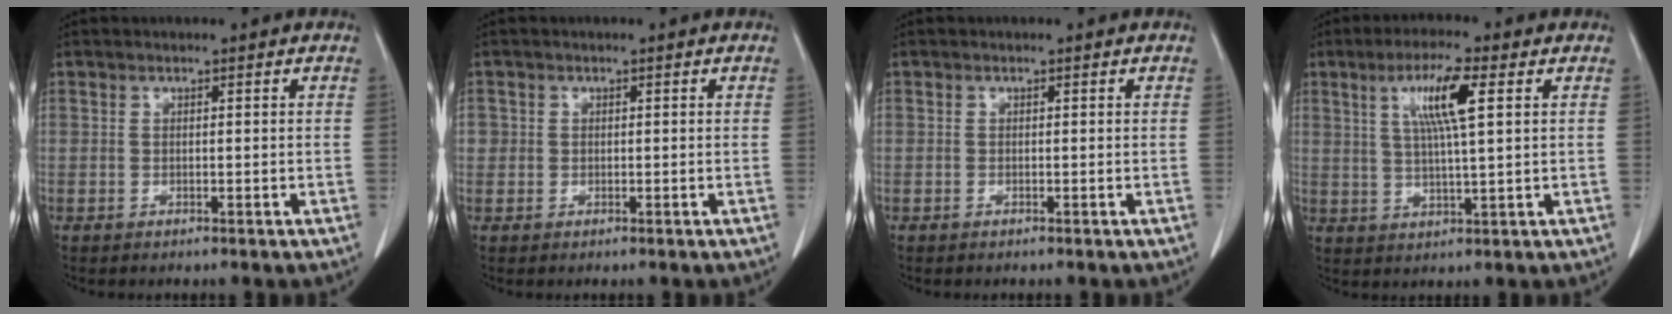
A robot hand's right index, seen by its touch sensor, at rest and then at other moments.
{"total": 1.2, "force": [0.1, 1.2, 0.1], "torque": [0.009, 0.004, -0.002]}
{"total": 0.0}
{"total": 8.0, "force": [2.8, 0.4, 7.5], "torque": [-0.141, 0.005, 0.051]}